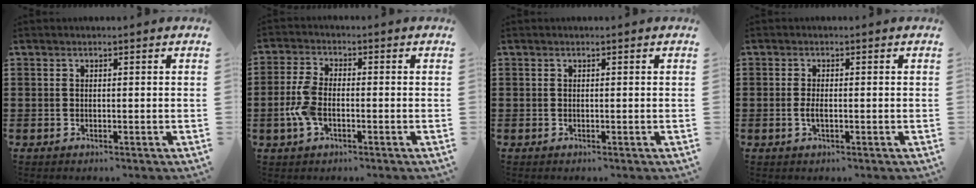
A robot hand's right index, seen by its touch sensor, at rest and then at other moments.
{"total": 5.5, "force": [-1.5, 2.8, 4.5], "torque": [-0.114, -0.004, -0.035]}
{"total": 0.0}
{"total": 1.6, "force": [-0.4, 0.5, 1.5], "torque": [-0.035, -0.002, -0.009]}